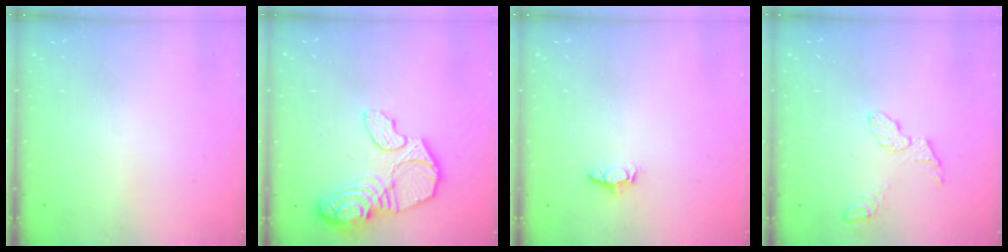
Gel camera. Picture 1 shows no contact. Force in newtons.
{"total": 16.4, "press": 16.4, "slide": 1.5}
{"total": 3.6, "press": 3.5, "slide": 0.4}
{"total": 6.4, "press": 6.4, "slide": 0.5}